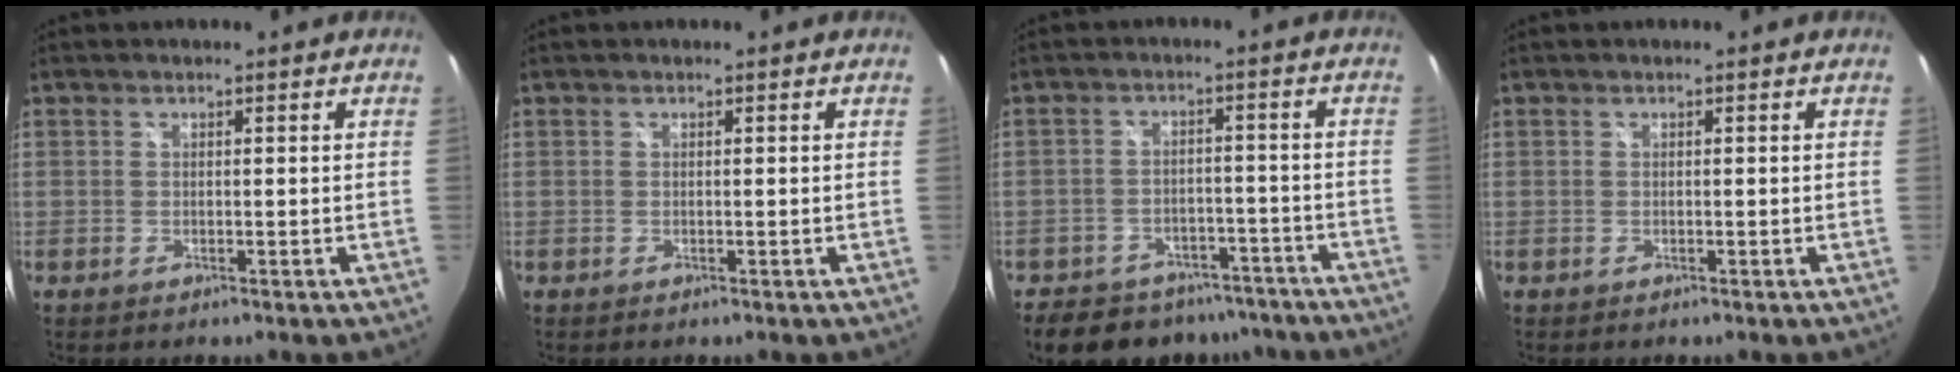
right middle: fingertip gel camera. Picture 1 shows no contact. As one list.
[{"total": 0.0}, {"total": 15.9, "force": [-12.5, 8.0, 5.5], "torque": [-0.126, 0.013, -0.160]}, {"total": 0.0}]